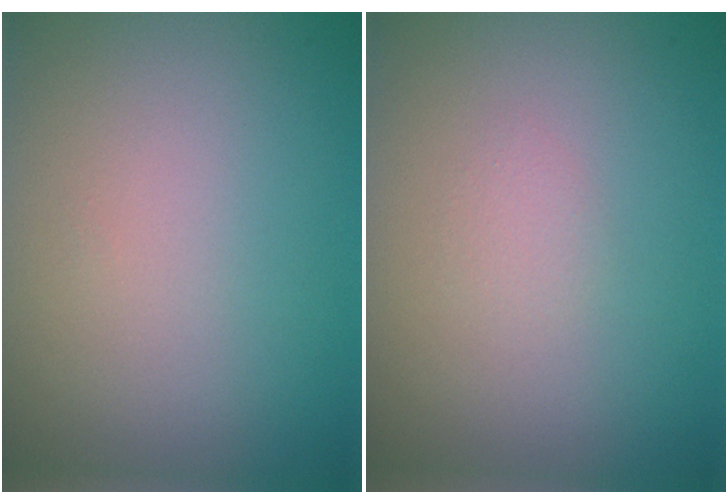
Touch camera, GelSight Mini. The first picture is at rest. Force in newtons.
{"total": 0.6, "press": 0.6, "slide": 0.1}